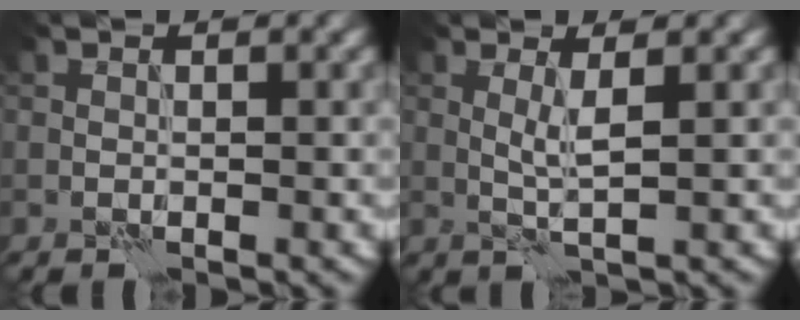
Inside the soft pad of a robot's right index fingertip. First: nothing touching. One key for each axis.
{"total": 1.8, "fx": 0.5, "fy": 0.0, "fz": 1.7, "tx": -0.039, "ty": -0.002, "tz": 0.009}